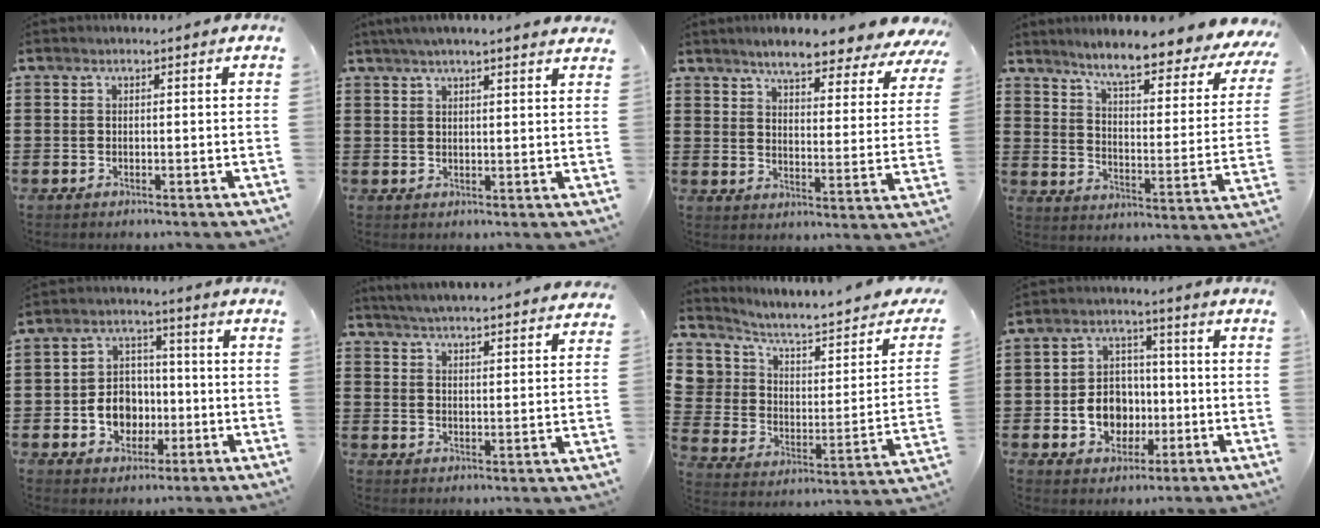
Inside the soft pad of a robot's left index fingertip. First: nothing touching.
{"total": 3.5, "force": [3.1, -0.1, 1.7], "torque": [-0.041, -0.001, 0.056]}
{"total": 7.1, "force": [6.4, 0.6, 2.8], "torque": [-0.067, -0.039, 0.108]}
{"total": 7.1, "force": [5.9, -0.2, 4.1], "torque": [-0.095, -0.043, 0.090]}
{"total": 6.6, "force": [-1.5, 5.6, 3.1], "torque": [-0.068, 0.012, -0.029]}
{"total": 5.1, "force": [5.0, -0.8, 0.6], "torque": [-0.034, -0.033, 0.086]}
{"total": 3.6, "force": [2.4, 2.7, 0.3], "torque": [-0.036, -0.032, 0.035]}
{"total": 7.4, "force": [-1.4, 6.4, 3.6], "torque": [-0.070, 0.013, -0.027]}